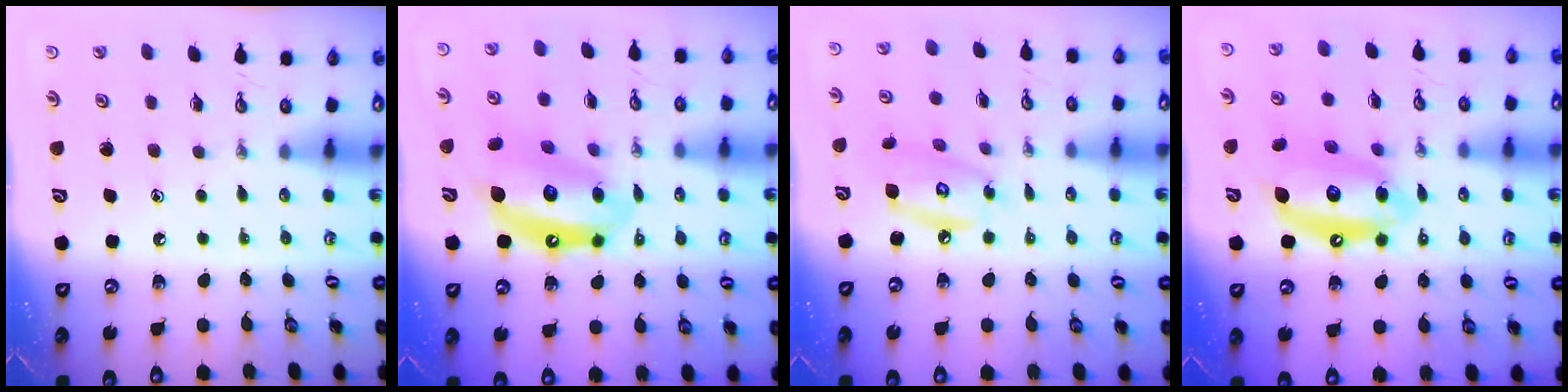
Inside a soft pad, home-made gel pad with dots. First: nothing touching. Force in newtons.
{"total": 13.6, "press": 13.5, "slide": 1.5}
{"total": 9.5, "press": 9.4, "slide": 0.7}
{"total": 14.1, "press": 14.0, "slide": 1.1}